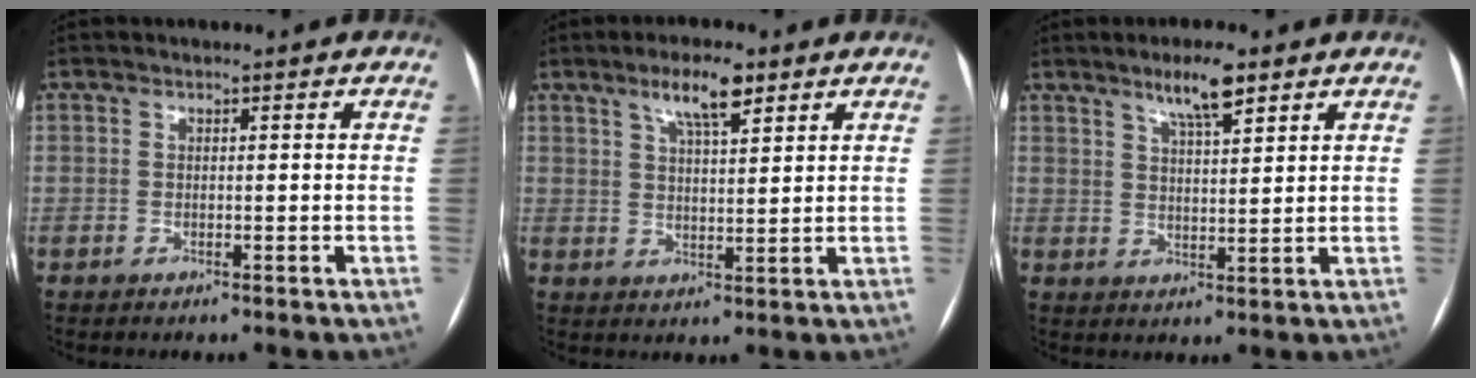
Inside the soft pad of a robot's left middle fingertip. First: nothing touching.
{"total": 6.3, "force": [4.0, 1.4, 4.7], "torque": [-0.088, 0.007, 0.068]}
{"total": 5.9, "force": [4.0, 0.9, 4.2], "torque": [-0.076, 0.003, 0.068]}